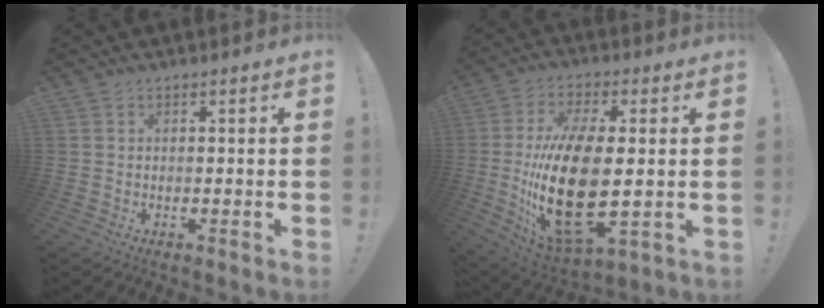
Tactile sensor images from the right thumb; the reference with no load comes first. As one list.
[{"total": 24.3, "force": [-1.1, 11.1, 21.6], "torque": [-0.436, -0.018, -0.011]}]